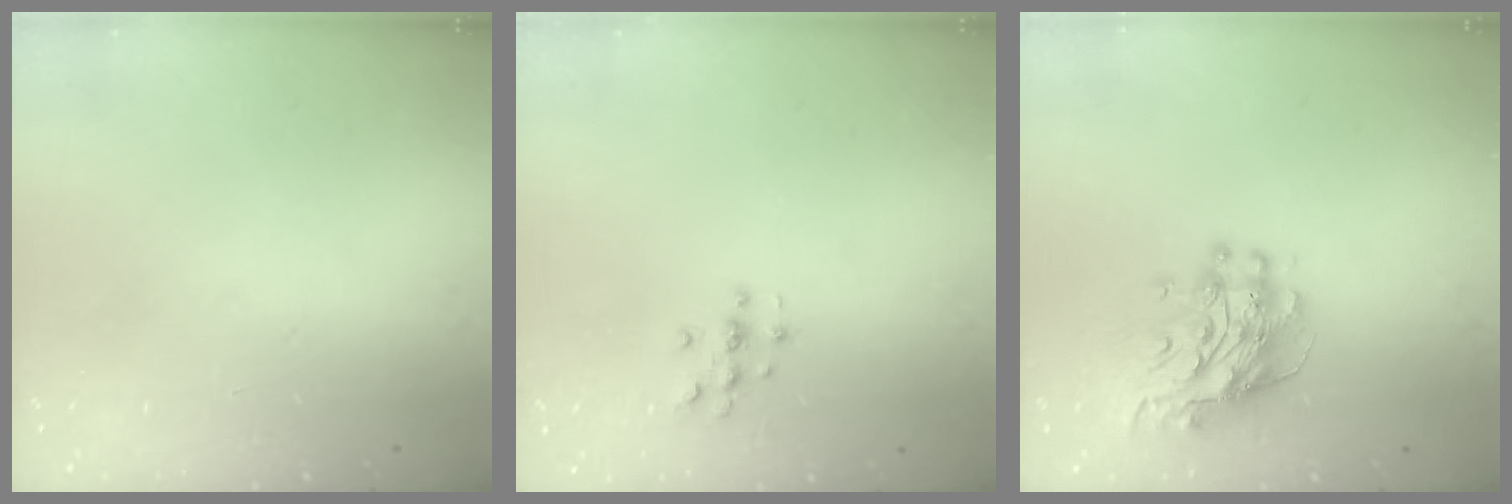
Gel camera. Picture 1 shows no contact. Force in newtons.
{"total": 3.0, "press": 3.0, "slide": 0.3}
{"total": 12.5, "press": 12.5, "slide": 1.1}